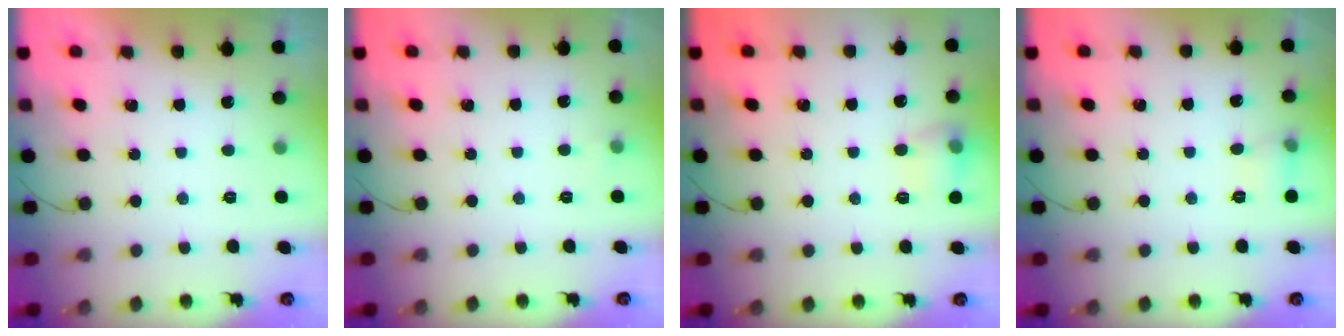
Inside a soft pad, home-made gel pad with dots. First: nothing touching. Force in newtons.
{"total": 2.8, "press": 2.5, "slide": 1.1}
{"total": 8.9, "press": 8.9, "slide": 0.7}
{"total": 6.5, "press": 6.3, "slide": 1.9}